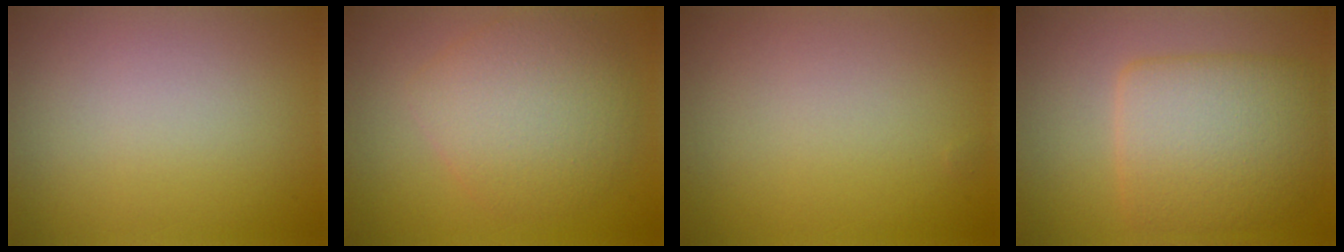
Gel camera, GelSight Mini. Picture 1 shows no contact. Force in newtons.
{"total": 5.4, "press": 5.4, "slide": 0.1}
{"total": 0.0}
{"total": 6.6, "press": 6.6, "slide": 0.3}